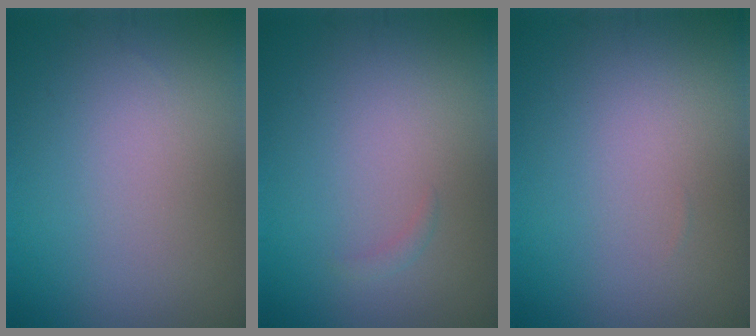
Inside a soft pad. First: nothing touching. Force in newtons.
{"total": 0.6, "press": 0.6, "slide": 0.1}
{"total": 0.0}